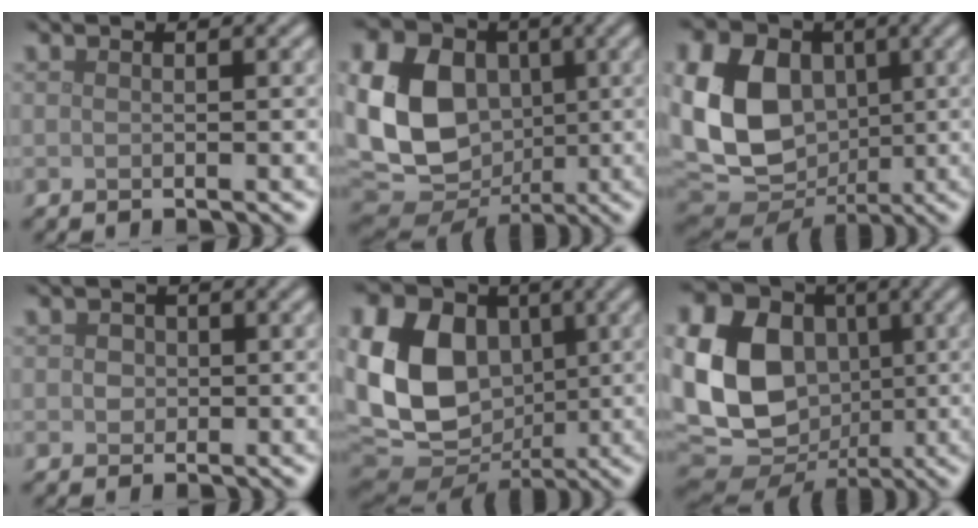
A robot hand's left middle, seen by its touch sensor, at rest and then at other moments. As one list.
[{"total": 16.3, "force": [0.7, 13.1, 9.8], "torque": [-0.220, 0.003, 0.005]}, {"total": 14.5, "force": [0.8, 11.2, 9.1], "torque": [-0.202, -0.001, 0.018]}, {"total": 1.7, "force": [0.4, 1.5, 0.7], "torque": [-0.003, 0.007, 0.000]}, {"total": 16.4, "force": [1.2, 12.8, 10.2], "torque": [-0.226, 0.010, 0.021]}, {"total": 20.9, "force": [0.8, 17.9, 10.8], "torque": [-0.253, 0.011, -0.020]}]